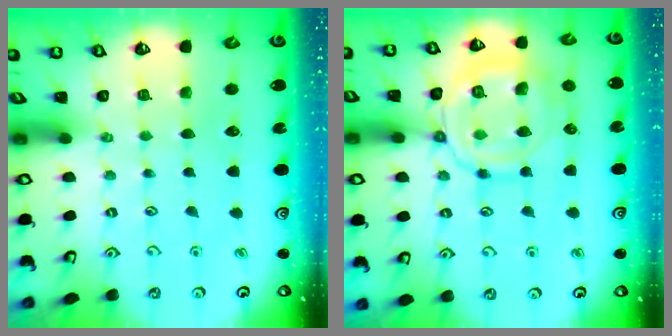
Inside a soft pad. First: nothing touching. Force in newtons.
{"total": 14.2, "press": 14.2, "slide": 1.5}